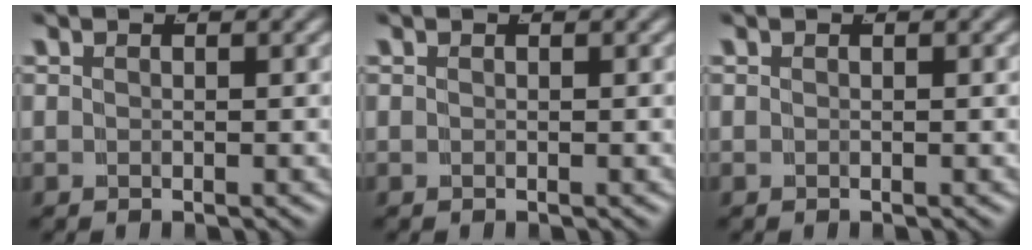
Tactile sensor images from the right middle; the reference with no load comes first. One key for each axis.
{"total": 0.0}
{"total": 0.0}